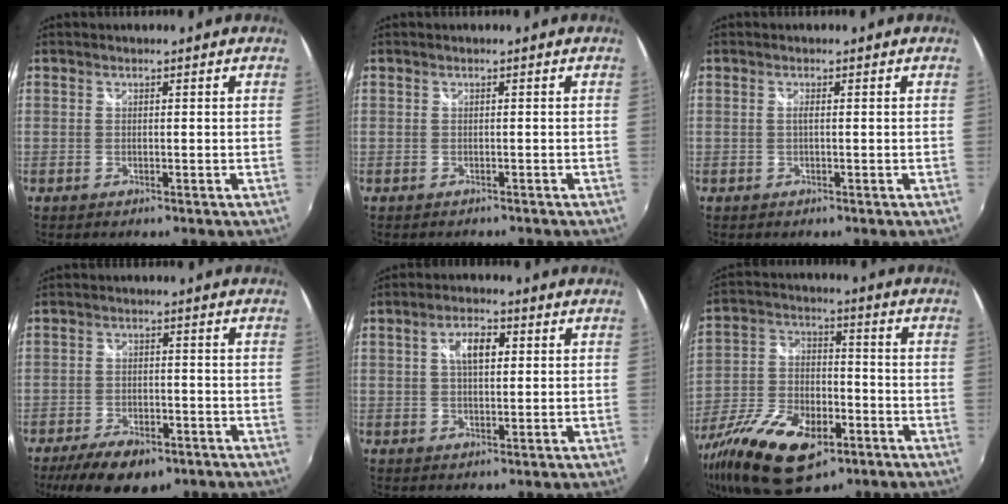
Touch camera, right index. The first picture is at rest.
{"total": 1.3, "force": [-1.1, 0.7, 0.2], "torque": [-0.007, -0.003, -0.014]}
{"total": 0.8, "force": [-0.2, -0.1, 0.8], "torque": [-0.014, 0.003, -0.004]}
{"total": 11.7, "force": [-8.0, 5.3, 6.6], "torque": [-0.152, -0.019, -0.121]}
{"total": 5.2, "force": [1.3, 2.5, 4.3], "torque": [-0.076, 0.013, 0.022]}
{"total": 19.7, "force": [-10.6, 9.4, 13.6], "torque": [-0.290, -0.040, -0.184]}